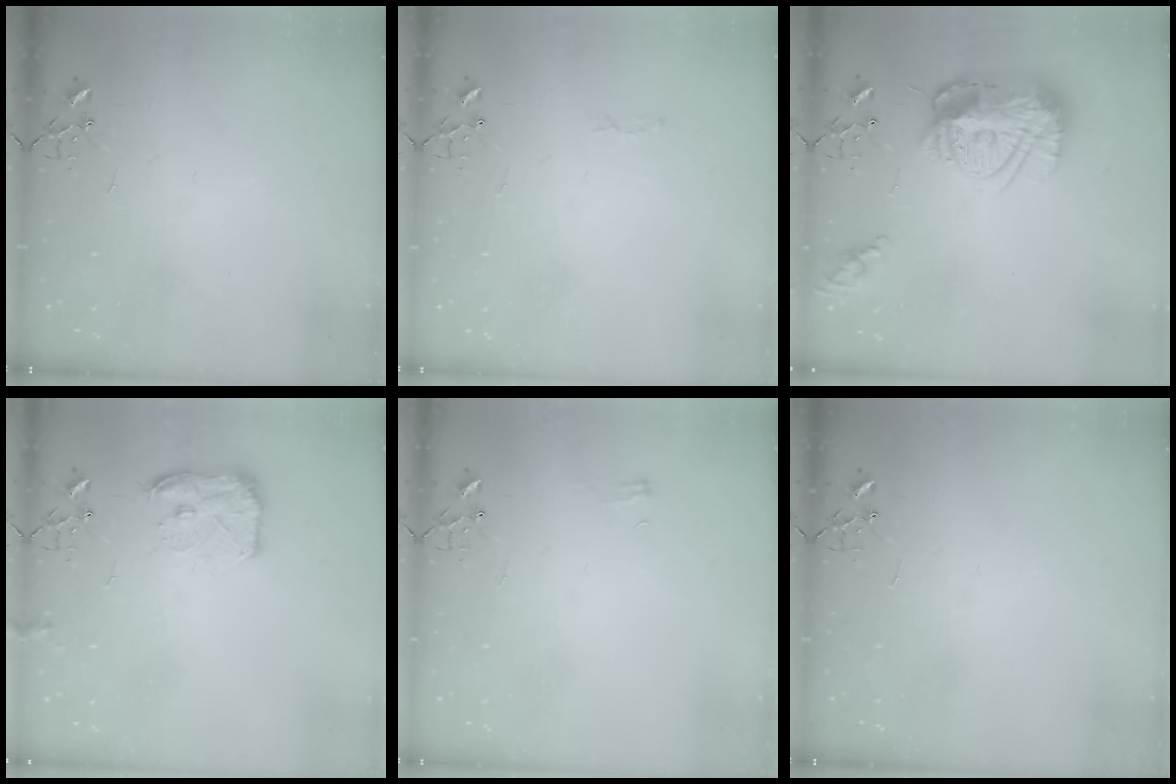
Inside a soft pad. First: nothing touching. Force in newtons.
{"total": 2.8, "press": 2.8, "slide": 0.4}
{"total": 17.2, "press": 17.2, "slide": 1.4}
{"total": 11.8, "press": 11.8, "slide": 0.6}
{"total": 4.7, "press": 4.7, "slide": 0.5}
{"total": 0.0}